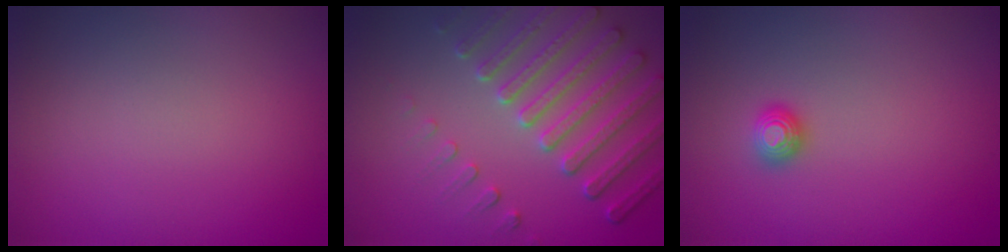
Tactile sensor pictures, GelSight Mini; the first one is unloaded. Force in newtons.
{"total": 5.5, "press": 4.8, "slide": 2.7}
{"total": 1.1, "press": 1.1, "slide": 0.4}